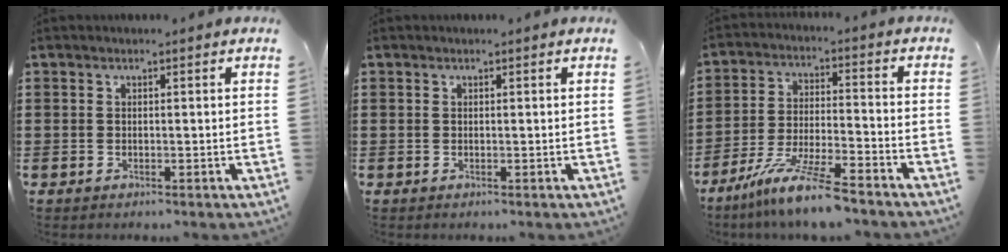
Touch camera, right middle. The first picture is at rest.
{"total": 0.0}
{"total": 9.9, "force": [-8.1, 0.1, 5.7], "torque": [-0.116, -0.002, -0.158]}